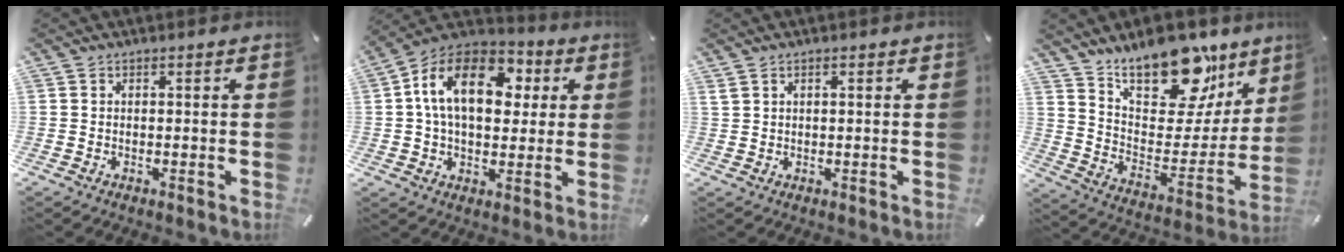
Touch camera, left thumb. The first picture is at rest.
{"total": 17.6, "force": [4.1, 11.7, 12.5], "torque": [-0.239, 0.002, 0.068]}
{"total": 1.3, "force": [0.6, 0.8, 0.9], "torque": [-0.019, 0.003, 0.010]}
{"total": 22.4, "force": [16.8, 10.9, 9.9], "torque": [-0.141, -0.126, 0.295]}